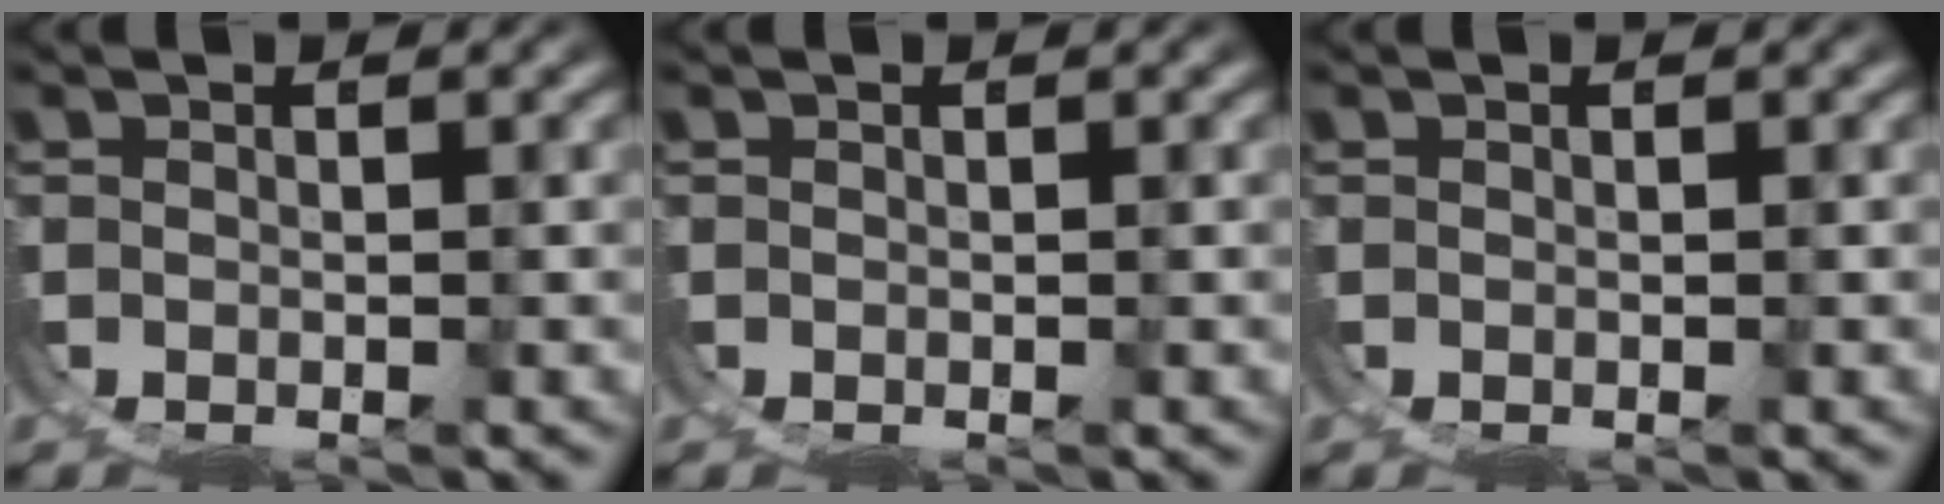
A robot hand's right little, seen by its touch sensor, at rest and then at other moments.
{"total": 0.0}
{"total": 0.0}